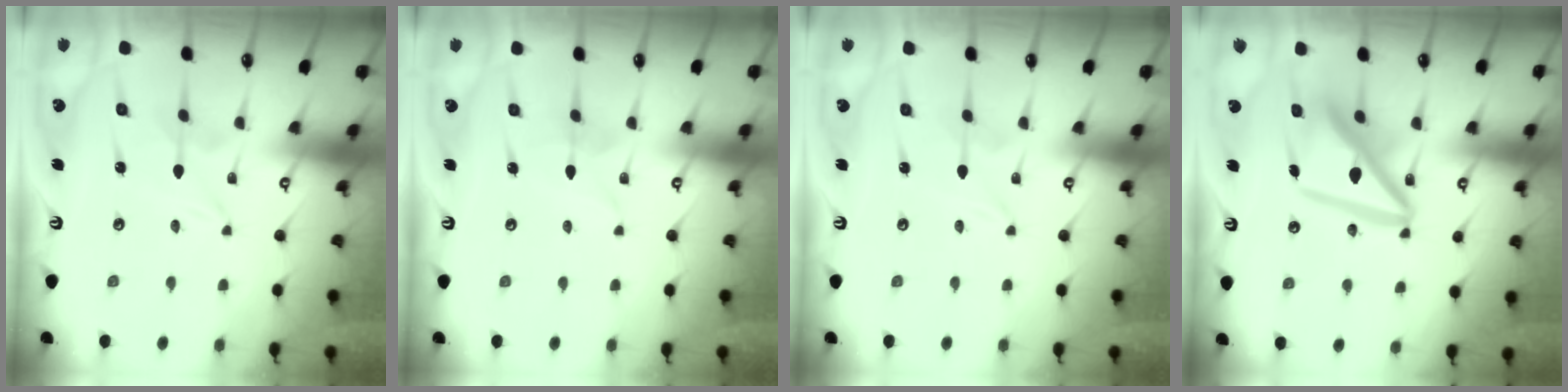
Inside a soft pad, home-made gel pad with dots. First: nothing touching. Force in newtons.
{"total": 1.6, "press": 1.6, "slide": 0.2}
{"total": 0.0}
{"total": 14.9, "press": 14.8, "slide": 1.8}